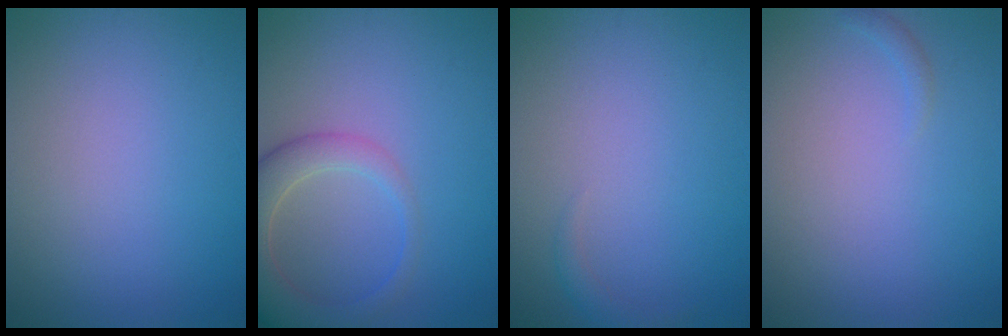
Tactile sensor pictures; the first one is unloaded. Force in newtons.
{"total": 5.2, "press": 5.2, "slide": 0.5}
{"total": 0.9, "press": 0.9, "slide": 0.1}
{"total": 0.6, "press": 0.6, "slide": 0.1}